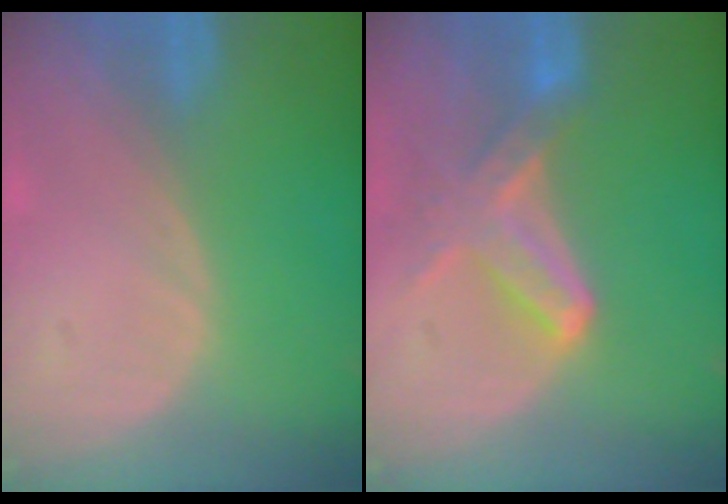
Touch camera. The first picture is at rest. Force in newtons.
{"total": 6.4, "press": 6.4, "slide": 0.6}